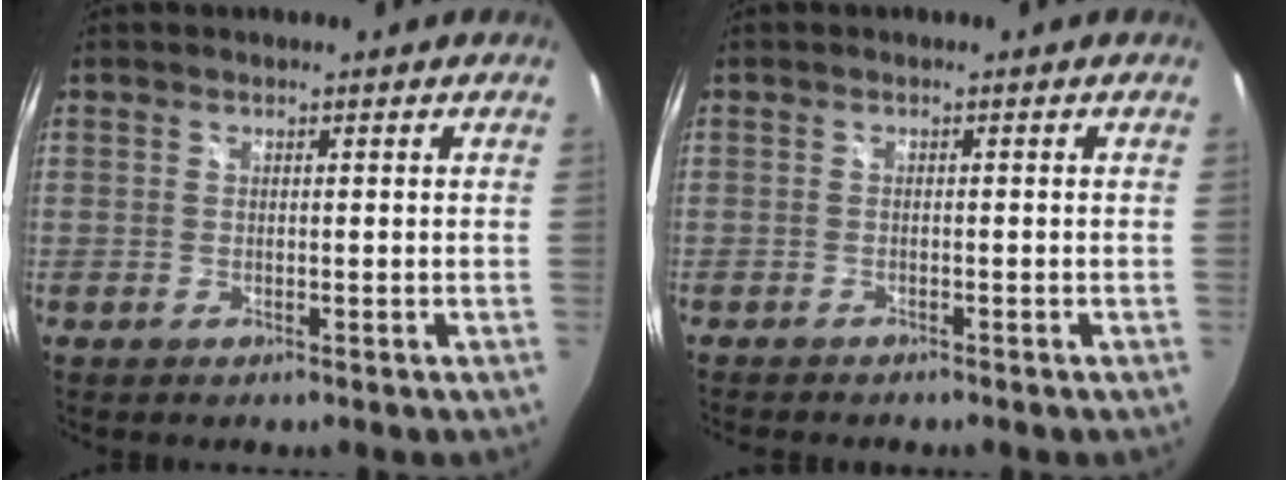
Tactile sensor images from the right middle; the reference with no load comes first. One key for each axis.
{"total": 2.4, "fx": -2.3, "fy": 0.3, "fz": 0.8, "tx": -0.019, "ty": -0.014, "tz": -0.038}